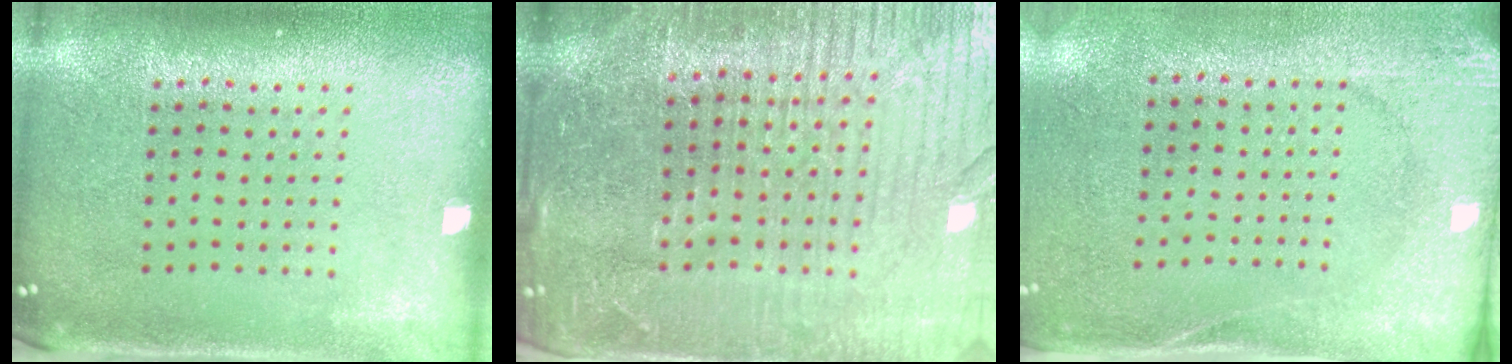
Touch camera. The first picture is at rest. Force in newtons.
{"total": 5.5, "press": 5.0, "slide": 2.3}
{"total": 2.7, "press": 2.1, "slide": 1.7}